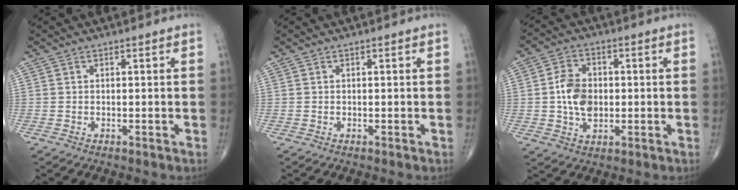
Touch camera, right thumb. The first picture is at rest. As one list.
[{"total": 0.0}, {"total": 8.0, "force": [-0.2, 5.6, 5.8], "torque": [-0.093, 0.005, -0.004]}]